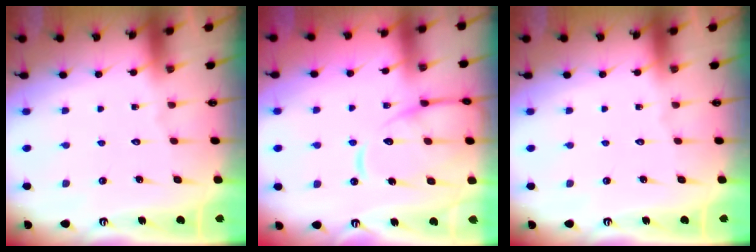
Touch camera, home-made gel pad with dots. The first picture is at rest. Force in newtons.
{"total": 16.0, "press": 15.9, "slide": 1.5}
{"total": 0.0}